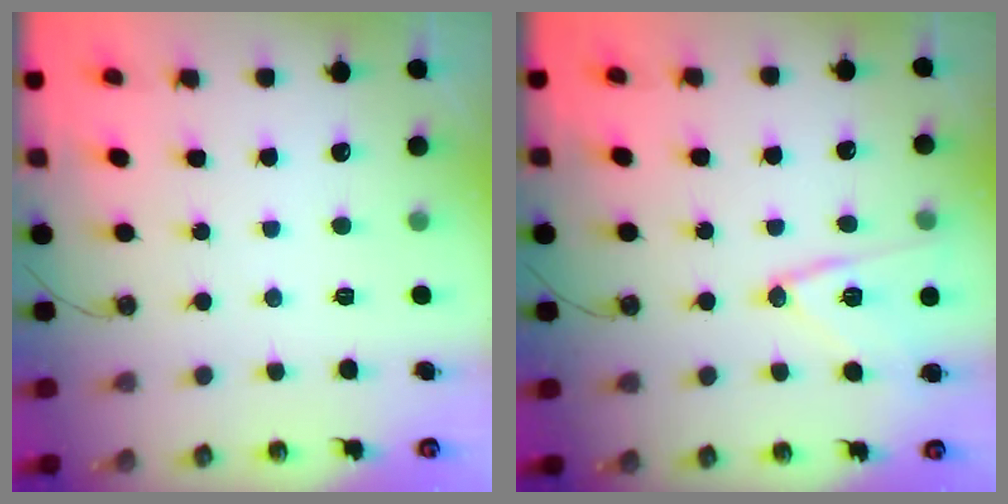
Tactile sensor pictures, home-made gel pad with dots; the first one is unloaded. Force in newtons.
{"total": 12.2, "press": 12.0, "slide": 2.3}